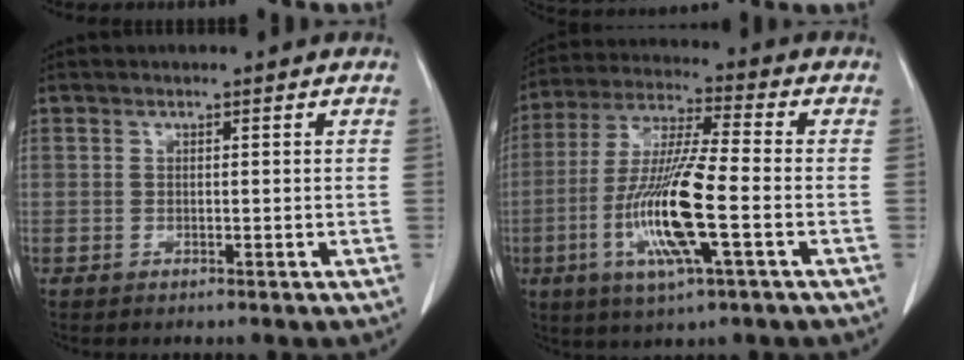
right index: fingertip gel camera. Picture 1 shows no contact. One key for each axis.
{"total": 14.4, "fx": -3.7, "fy": 1.0, "fz": 13.9, "tx": -0.286, "ty": -0.012, "tz": -0.071}